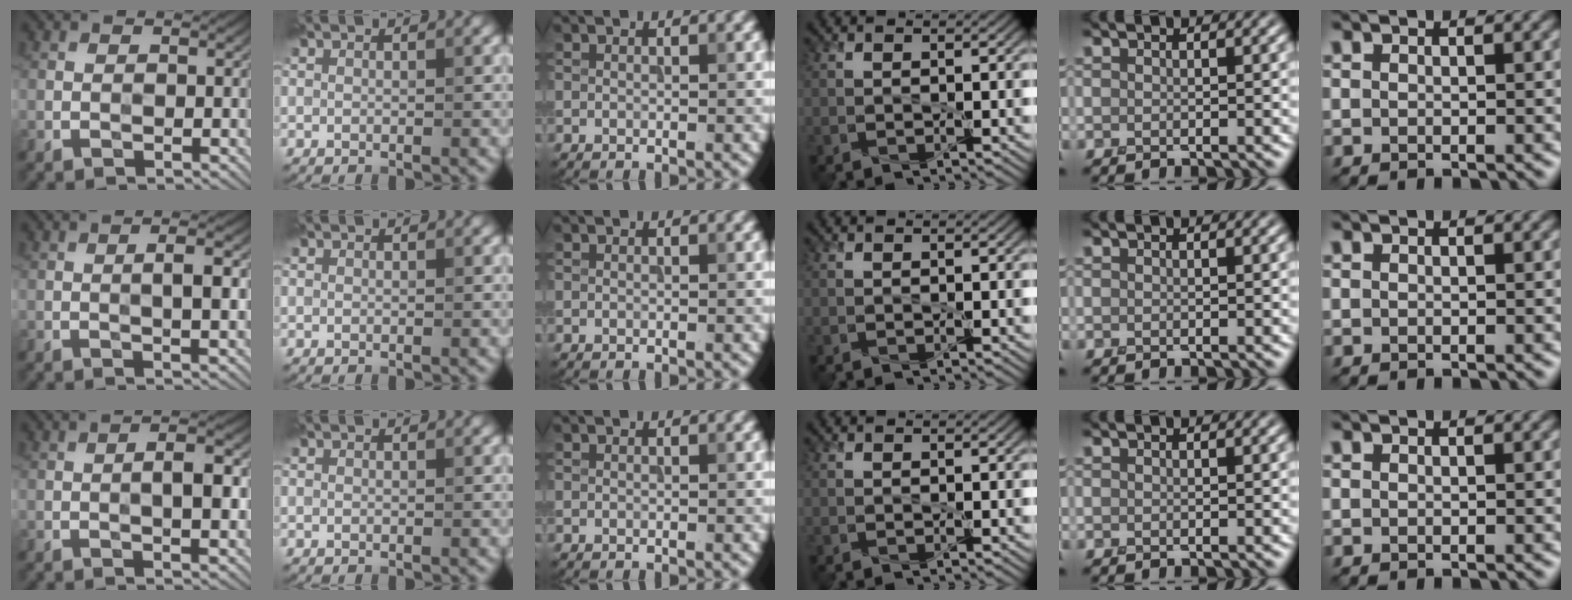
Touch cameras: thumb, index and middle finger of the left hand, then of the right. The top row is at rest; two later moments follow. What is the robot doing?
{"motion": "peel", "object": "bandage"}